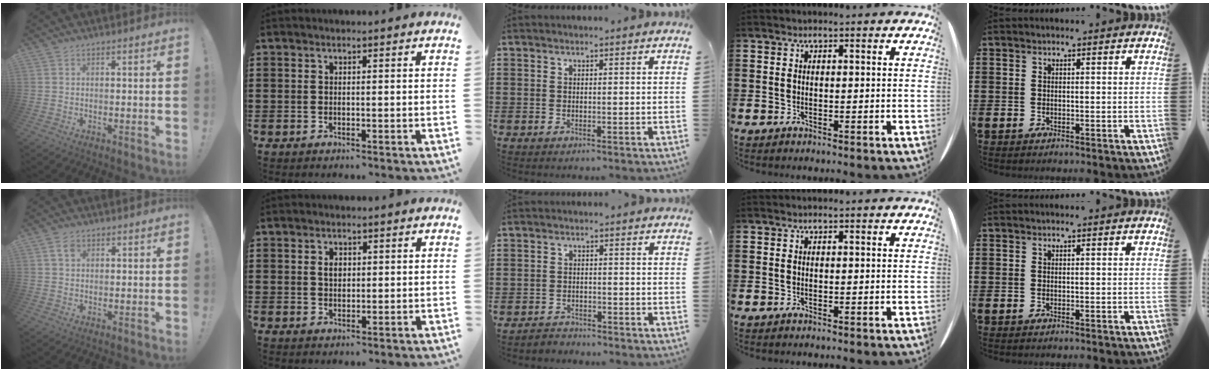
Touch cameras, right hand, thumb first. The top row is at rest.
{"thumb": {"total": 2.8, "force": [1.3, 1.5, 2.0], "torque": [-0.030, -0.001, 0.021]}, "index": {"total": 2.7, "force": [0.6, 1.7, 2.0], "torque": [-0.037, 0.006, 0.008]}, "middle": {"total": 2.7, "force": [-2.6, 0.6, -0.3], "torque": [-0.002, 0.002, -0.058]}}